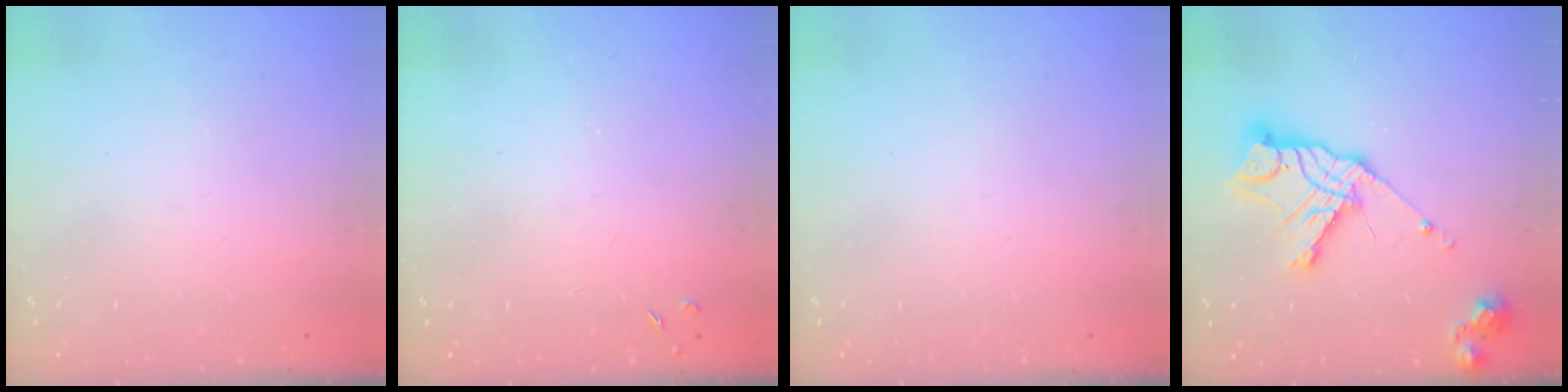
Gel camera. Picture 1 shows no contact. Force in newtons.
{"total": 2.5, "press": 2.5, "slide": 0.5}
{"total": 0.0}
{"total": 15.3, "press": 15.3, "slide": 0.8}